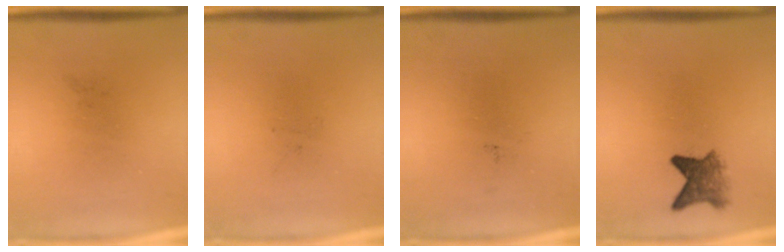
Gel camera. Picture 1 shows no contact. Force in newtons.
{"total": 0.0}
{"total": 0.0}
{"total": 4.5}